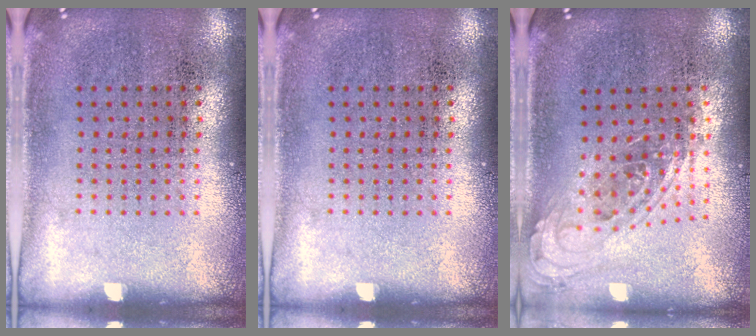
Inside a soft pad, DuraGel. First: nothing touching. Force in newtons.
{"total": 0.0}
{"total": 0.9, "press": 0.9, "slide": 0.3}